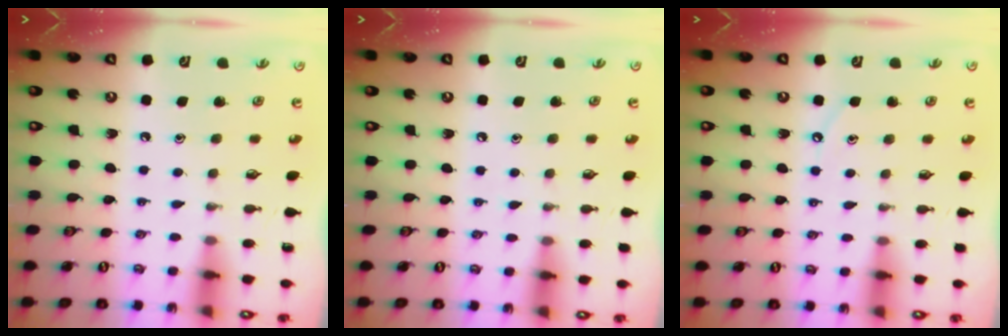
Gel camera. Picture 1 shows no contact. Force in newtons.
{"total": 2.9, "press": 2.9, "slide": 0.5}
{"total": 3.5, "press": 3.5, "slide": 0.5}